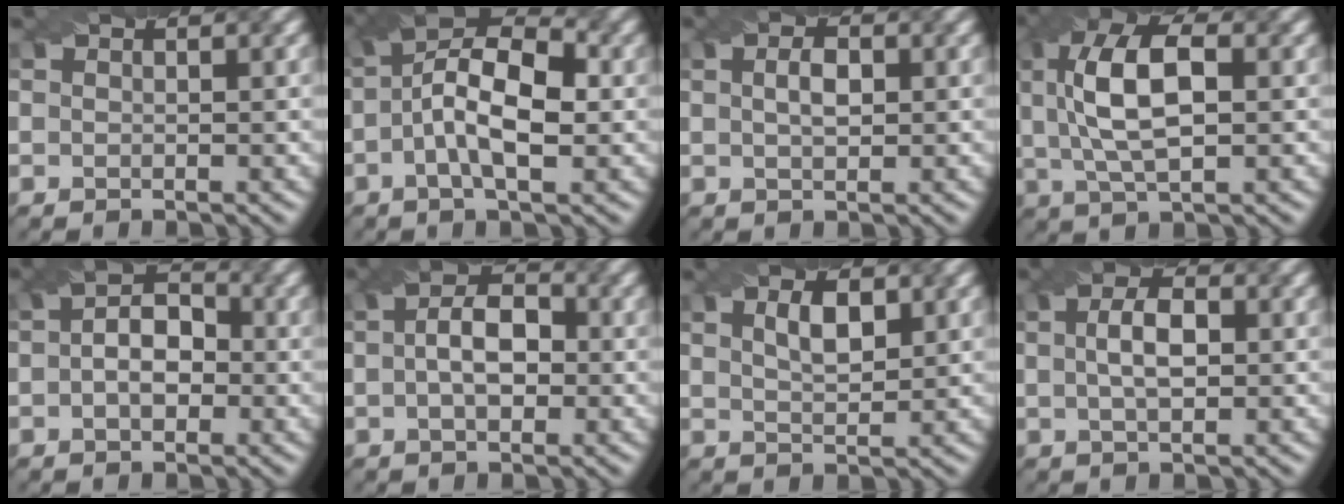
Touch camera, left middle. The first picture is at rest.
{"total": 7.4, "force": [-1.1, 3.3, 6.5], "torque": [-0.111, 0.022, -0.013]}
{"total": 1.3, "force": [-0.3, 0.8, 0.9], "torque": [-0.009, 0.002, 0.009]}
{"total": 6.8, "force": [0.5, 3.2, 6.0], "torque": [-0.118, 0.017, 0.018]}
{"total": 3.7, "force": [-0.8, 2.7, 2.5], "torque": [-0.020, 0.012, -0.010]}
{"total": 3.7, "force": [-0.6, 2.3, 2.8], "torque": [-0.032, 0.012, -0.004]}
{"total": 1.7, "force": [0.5, 0.9, 1.4], "torque": [-0.024, 0.003, 0.027]}
{"total": 2.4, "force": [-0.3, 1.2, 2.0], "torque": [-0.038, 0.006, 0.008]}